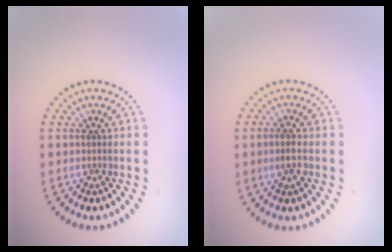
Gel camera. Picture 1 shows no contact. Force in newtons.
{"total": 1.7, "press": 1.6, "slide": 0.5}